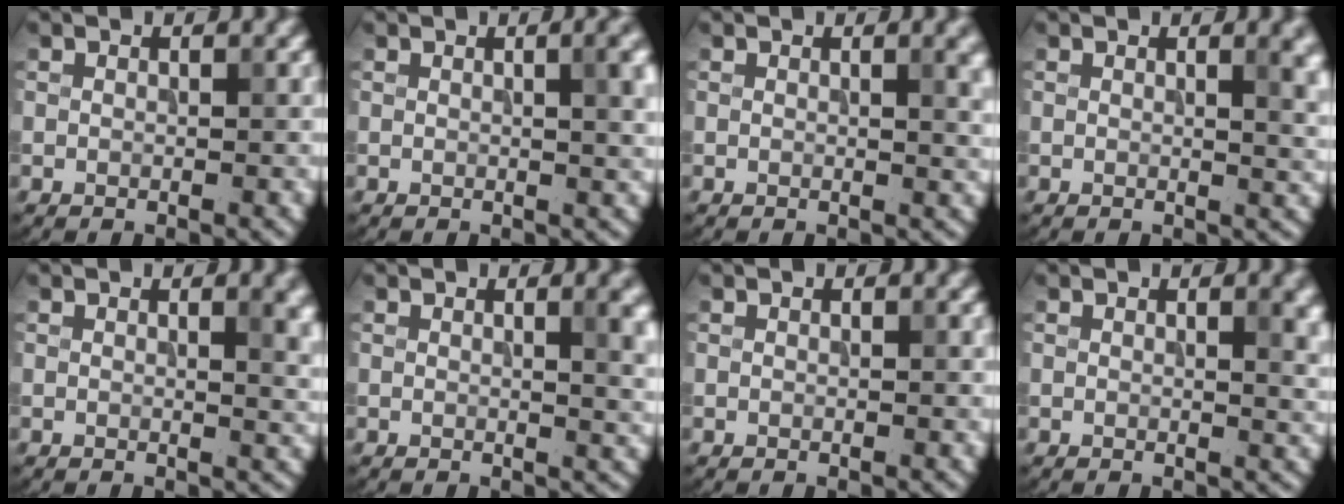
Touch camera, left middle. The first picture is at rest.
{"total": 3.7, "force": [1.0, 1.1, 3.4], "torque": [-0.041, 0.008, 0.012]}
{"total": 2.4, "force": [0.9, 0.6, 2.2], "torque": [-0.024, 0.001, 0.013]}
{"total": 3.4, "force": [1.2, 1.1, 2.9], "torque": [-0.027, 0.000, 0.015]}
{"total": 3.3, "force": [1.2, 1.1, 2.8], "torque": [-0.029, -0.002, 0.017]}
{"total": 3.4, "force": [1.0, 1.0, 3.1], "torque": [-0.031, 0.002, 0.012]}
{"total": 0.0}
{"total": 2.9, "force": [1.1, 0.9, 2.5], "torque": [-0.029, -0.002, 0.016]}